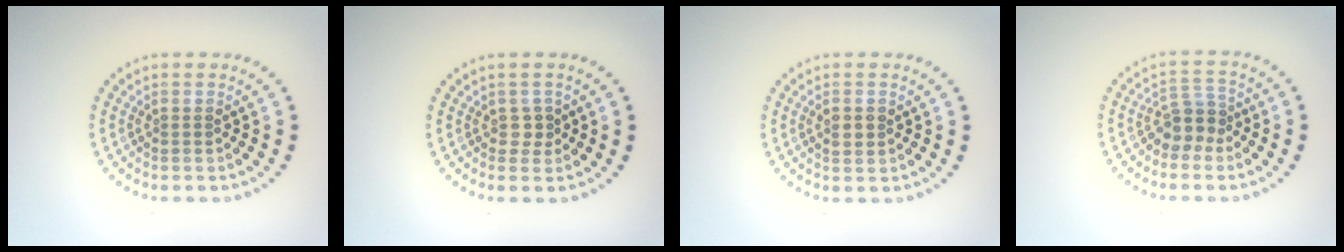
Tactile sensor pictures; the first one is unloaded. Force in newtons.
{"total": 0.9, "press": 0.8, "slide": 0.4}
{"total": 1.4, "press": 1.4, "slide": 0.2}
{"total": 2.8, "press": 2.2, "slide": 1.7}